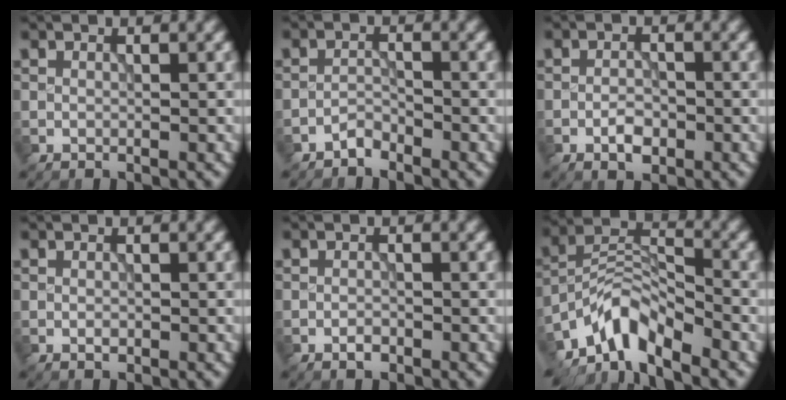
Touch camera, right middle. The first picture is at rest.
{"total": 1.4, "force": [-1.3, 0.4, 0.2], "torque": [-0.001, 0.006, -0.027]}
{"total": 2.1, "force": [-1.0, 1.0, 1.5], "torque": [-0.024, 0.002, -0.021]}
{"total": 0.6, "force": [-0.2, 0.4, 0.4], "torque": [-0.007, 0.000, -0.004]}
{"total": 1.0, "force": [-0.7, 0.5, 0.6], "torque": [-0.009, 0.001, -0.013]}
{"total": 5.7, "force": [-4.7, 1.8, 2.7], "torque": [-0.039, 0.003, -0.100]}